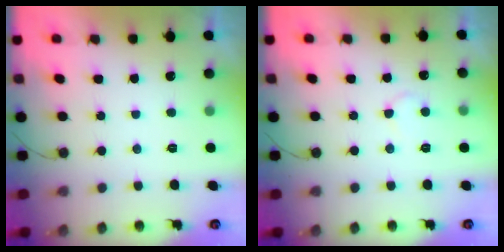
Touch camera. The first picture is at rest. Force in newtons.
{"total": 4.7, "press": 4.7, "slide": 0.4}